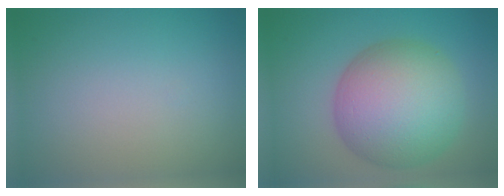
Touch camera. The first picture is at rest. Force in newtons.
{"total": 11.3, "press": 11.2, "slide": 0.4}